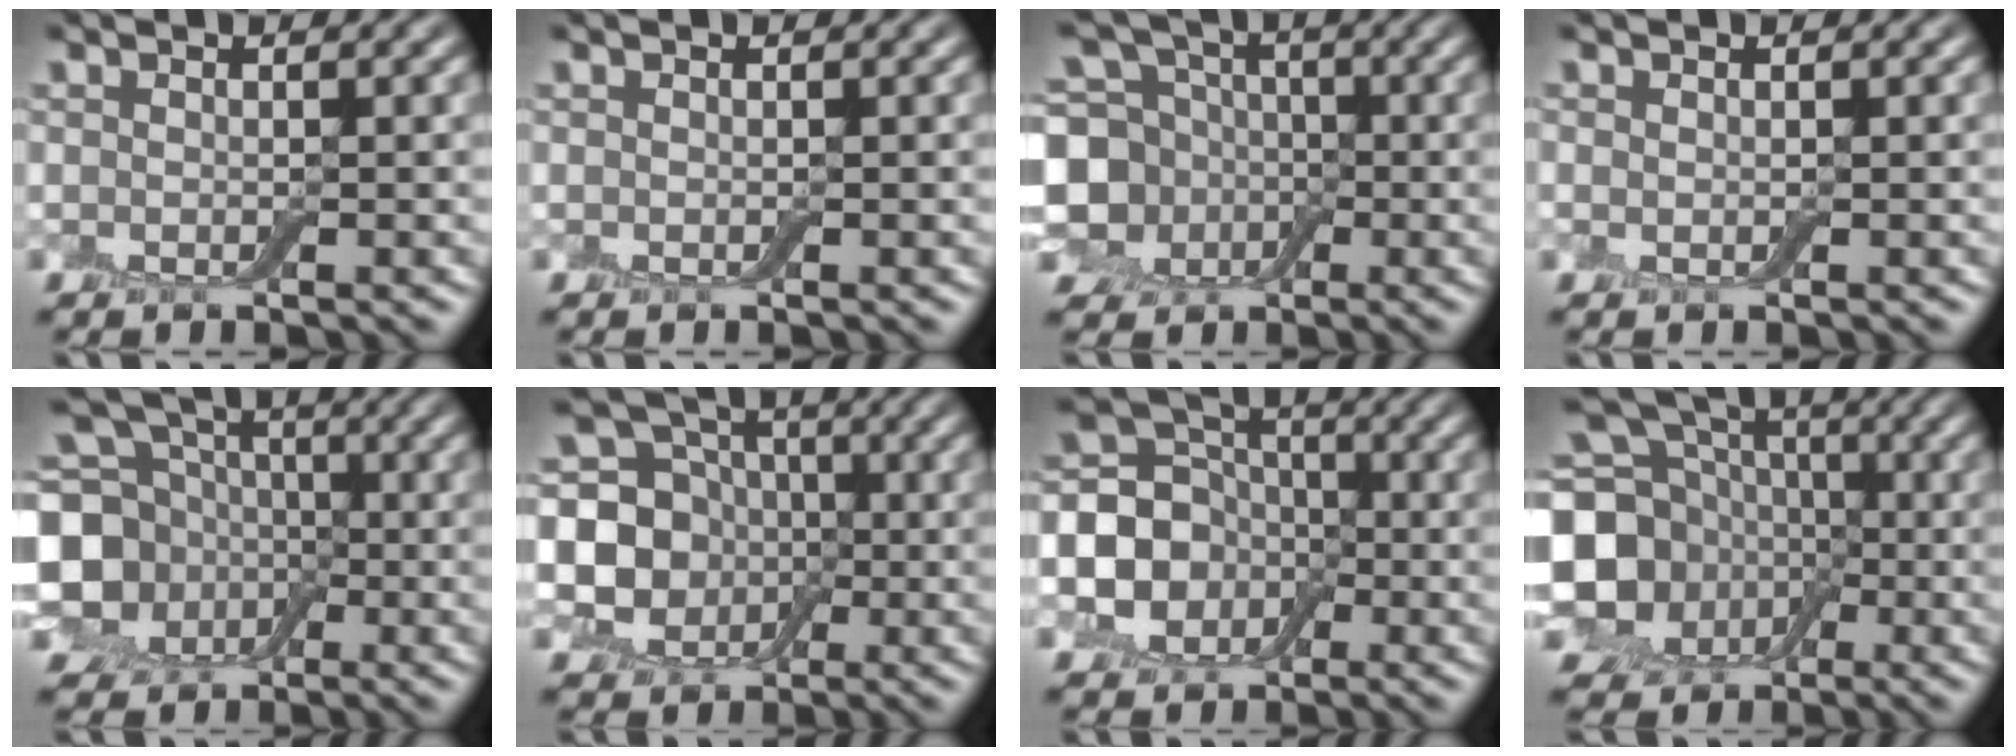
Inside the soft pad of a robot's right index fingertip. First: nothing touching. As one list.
[{"total": 0.0}, {"total": 8.4, "force": [-1.0, 7.2, 4.2], "torque": [-0.088, -0.003, -0.036]}, {"total": 0.5, "force": [0.1, 0.4, 0.3], "torque": [-0.006, 0.001, 0.001]}, {"total": 9.4, "force": [-0.7, 8.1, 4.6], "torque": [-0.114, -0.014, -0.025]}, {"total": 6.9, "force": [-0.3, 6.2, 3.1], "torque": [-0.040, -0.013, -0.027]}, {"total": 8.1, "force": [-1.7, 7.0, 3.8], "torque": [-0.062, -0.001, -0.060]}, {"total": 12.3, "force": [-0.2, 10.8, 5.8], "torque": [-0.154, -0.013, -0.027]}]